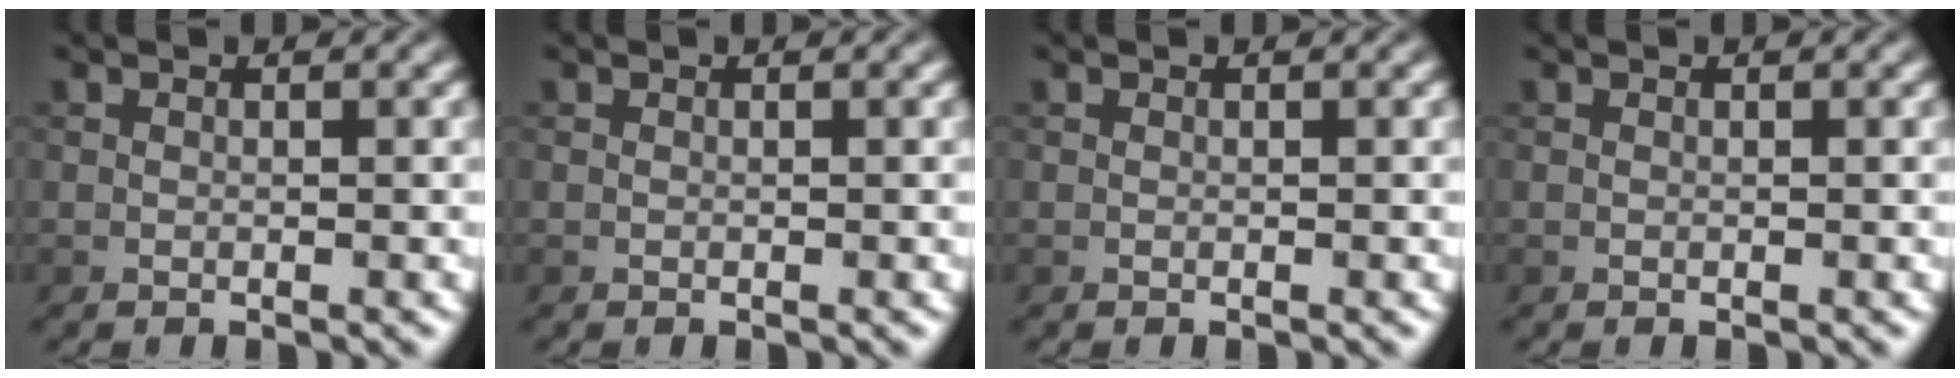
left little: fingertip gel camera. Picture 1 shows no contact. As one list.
[{"total": 0.0}, {"total": 0.0}, {"total": 0.0}]